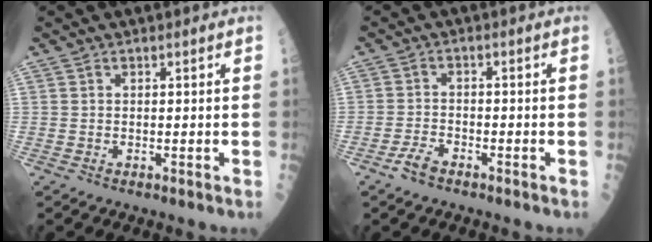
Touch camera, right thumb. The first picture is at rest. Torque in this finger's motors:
{"motor_torque": [1.64, 0.19, 0.40, -0.92, 0.07]}